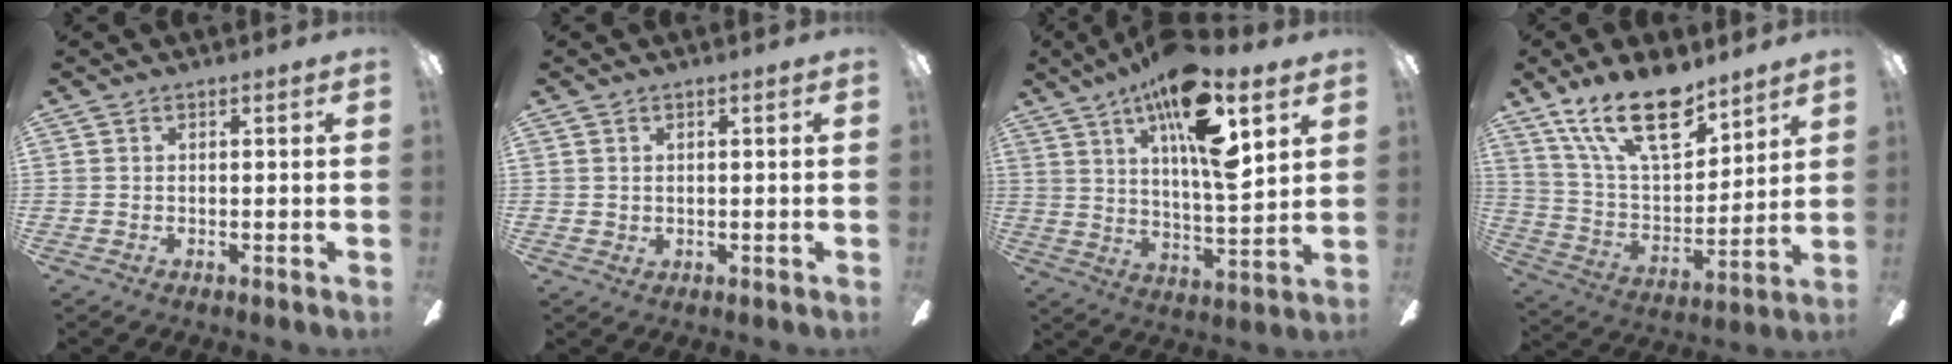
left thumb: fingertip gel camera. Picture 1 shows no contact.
{"total": 0.9, "force": [0.4, 0.8, 0.1], "torque": [-0.003, 0.004, 0.006]}
{"total": 19.7, "force": [10.5, 5.4, 15.7], "torque": [-0.255, -0.043, 0.162]}
{"total": 20.5, "force": [13.3, 9.0, 12.7], "torque": [-0.237, -0.066, 0.235]}